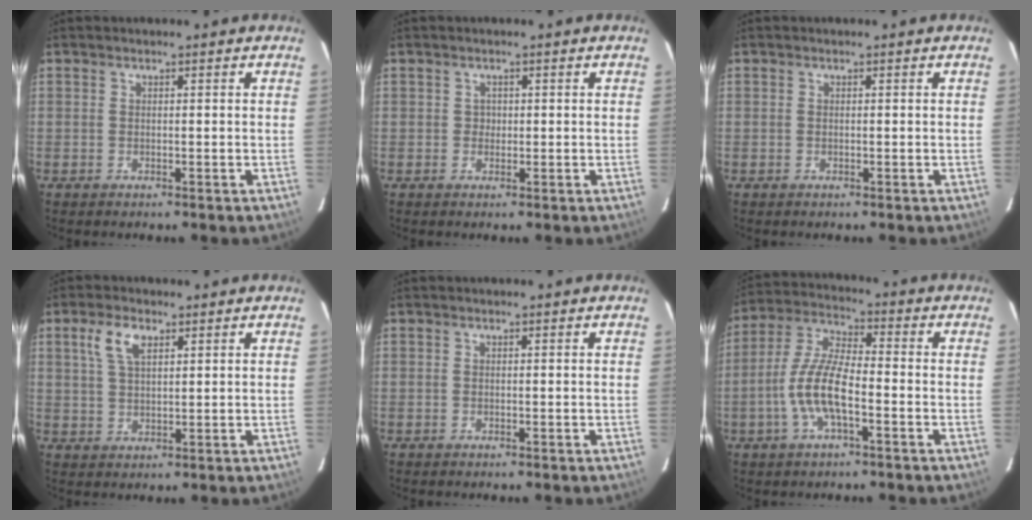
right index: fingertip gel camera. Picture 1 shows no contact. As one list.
[{"total": 1.2, "force": [-0.1, 1.2, 0.0], "torque": [0.003, 0.003, 0.000]}, {"total": 0.0}, {"total": 5.5, "force": [2.6, 2.7, 4.0], "torque": [-0.079, 0.012, 0.051]}, {"total": 0.0}, {"total": 10.1, "force": [-3.5, 2.8, 9.1], "torque": [-0.195, 0.005, -0.068]}]